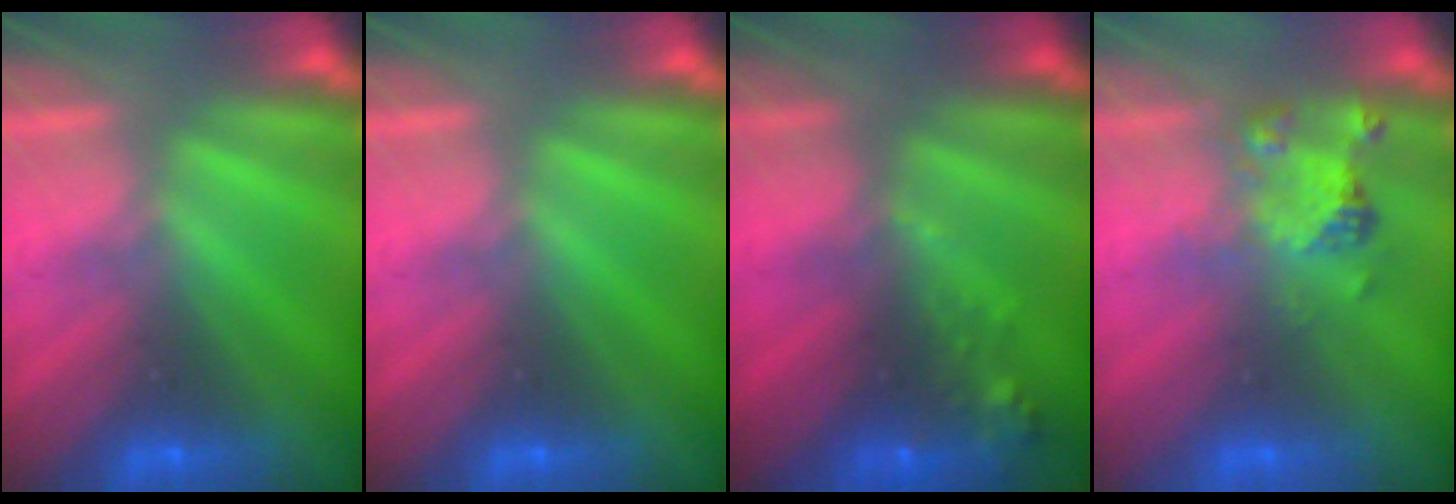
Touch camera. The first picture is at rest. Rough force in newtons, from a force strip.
{"total": 0.0}
{"total": 6.6}
{"total": 2.4}